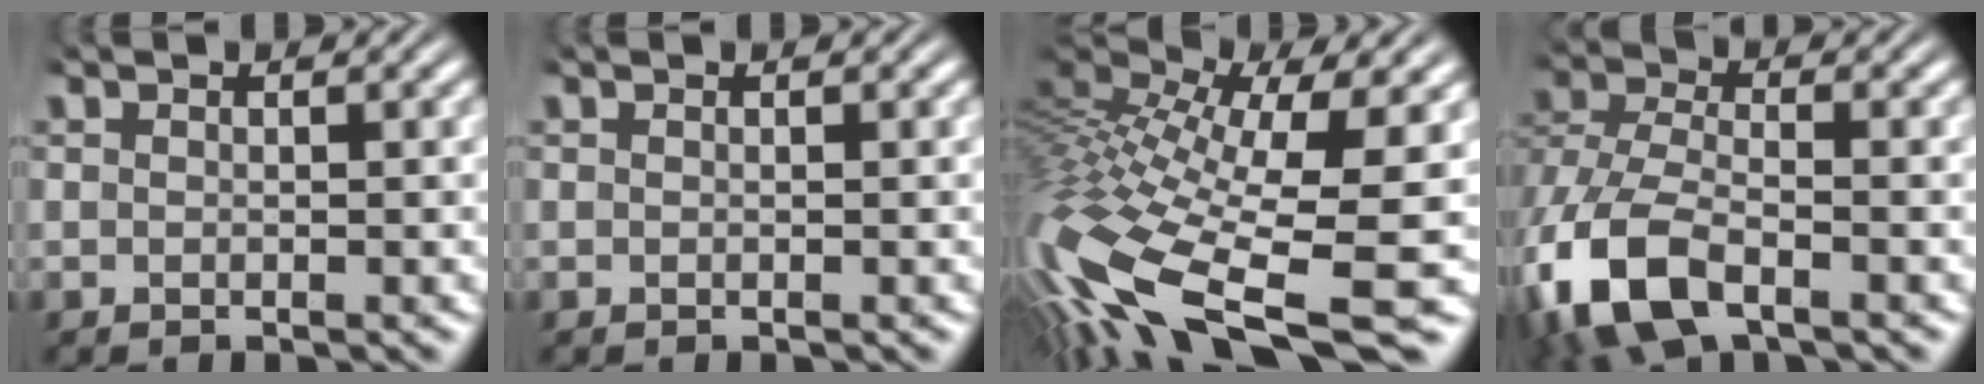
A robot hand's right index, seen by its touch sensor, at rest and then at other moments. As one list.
[{"total": 0.0}, {"total": 10.5, "force": [-4.1, 4.9, 8.3], "torque": [-0.194, -0.061, -0.038]}, {"total": 7.0, "force": [-2.6, 4.2, 5.0], "torque": [-0.138, -0.042, -0.021]}]